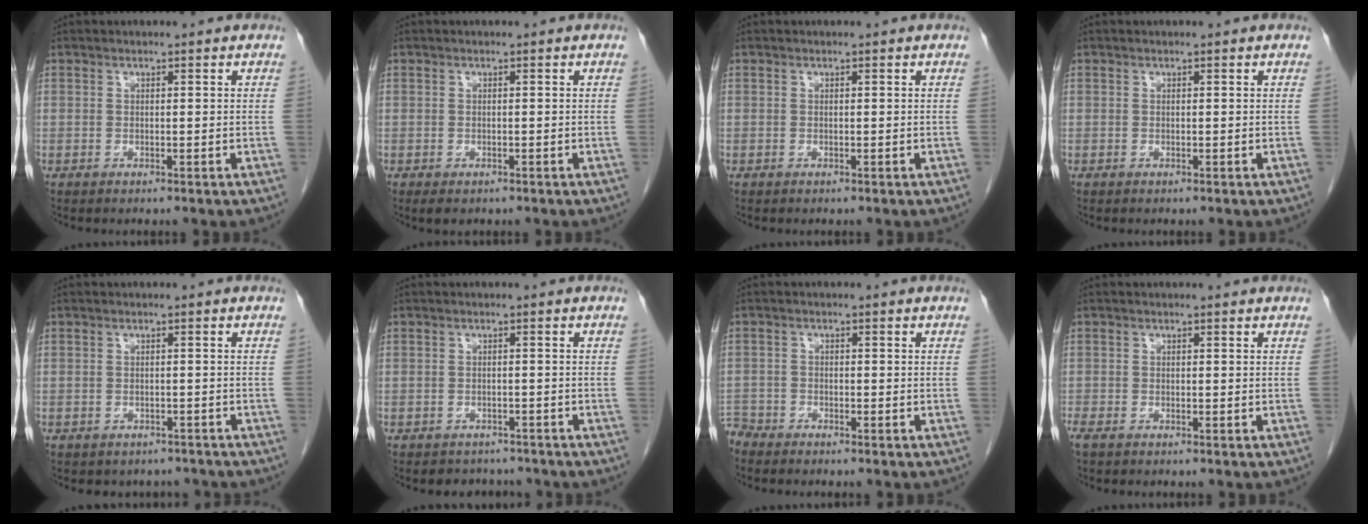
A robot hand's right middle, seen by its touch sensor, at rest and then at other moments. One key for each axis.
{"total": 1.7, "fx": -1.2, "fy": 0.8, "fz": 0.9, "tx": -0.011, "ty": -0.001, "tz": -0.011}
{"total": 0.0}
{"total": 0.0}
{"total": 4.3, "fx": -3.8, "fy": 2.0, "fz": 0.1, "tx": 0.004, "ty": 0.010, "tz": -0.043}
{"total": 3.6, "fx": -3.2, "fy": 1.6, "fz": -0.2, "tx": 0.001, "ty": 0.009, "tz": -0.044}
{"total": 3.2, "fx": -3.1, "fy": 0.7, "fz": -0.1, "tx": 0.003, "ty": -0.008, "tz": -0.060}
{"total": 2.3, "fx": -1.6, "fy": 0.7, "fz": 1.5, "tx": -0.031, "ty": -0.005, "tz": -0.023}